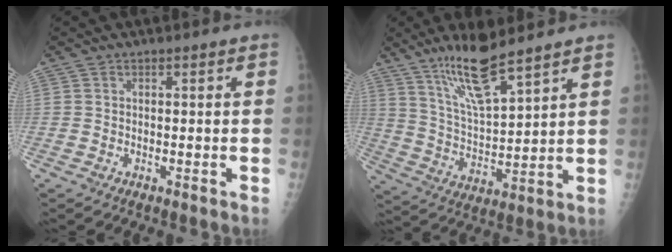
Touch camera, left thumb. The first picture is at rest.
{"total": 12.0, "force": [8.9, 2.0, 7.8], "torque": [-0.140, -0.060, 0.178]}